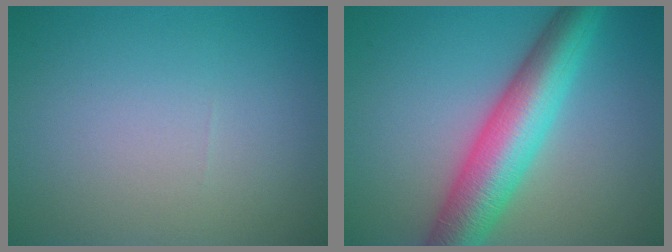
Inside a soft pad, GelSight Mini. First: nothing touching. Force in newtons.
{"total": 8.5, "press": 8.5, "slide": 0.1}